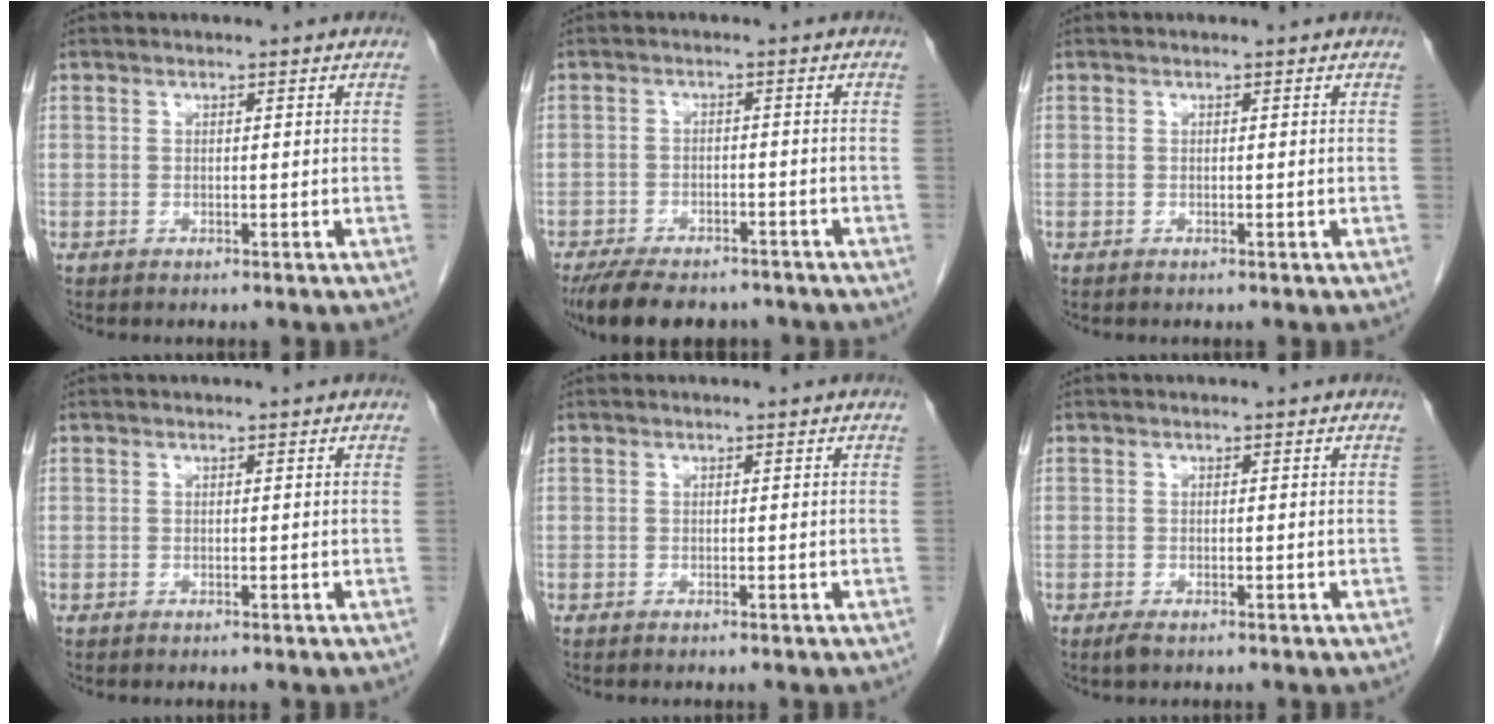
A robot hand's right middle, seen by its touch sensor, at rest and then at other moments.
{"total": 11.9, "force": [-9.7, 4.5, 5.3], "torque": [-0.092, -0.005, -0.141]}
{"total": 0.0}
{"total": 0.0}
{"total": 0.6, "force": [-0.5, 0.1, 0.3], "torque": [-0.007, -0.001, -0.006]}
{"total": 1.2, "force": [-0.8, 0.4, 0.8], "torque": [-0.019, -0.003, -0.011]}